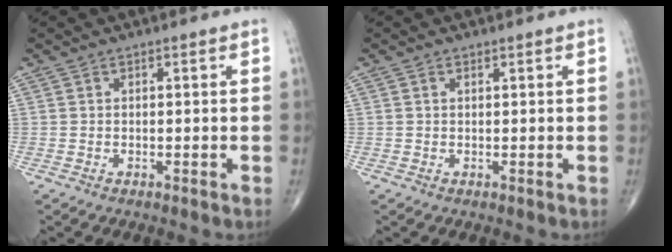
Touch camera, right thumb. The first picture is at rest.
{"total": 0.5, "force": [0.3, 0.3, 0.3], "torque": [-0.008, -0.001, 0.004]}